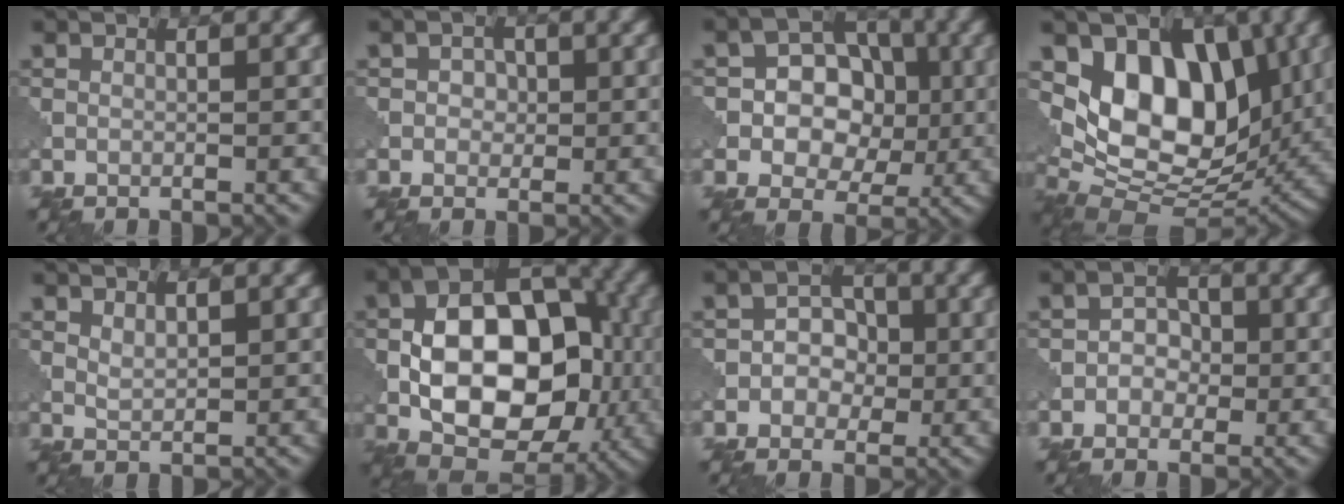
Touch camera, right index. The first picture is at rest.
{"total": 1.6, "force": [0.1, 1.4, 0.8], "torque": [-0.006, 0.000, -0.002]}
{"total": 6.8, "force": [-0.2, 5.4, 4.2], "torque": [-0.043, 0.007, -0.022]}
{"total": 11.1, "force": [2.8, 7.0, 8.1], "torque": [-0.127, -0.010, 0.043]}
{"total": 1.3, "force": [0.9, 0.6, 0.8], "torque": [-0.020, -0.001, 0.022]}
{"total": 13.2, "force": [-1.5, 8.3, 10.1], "torque": [-0.137, 0.015, -0.036]}
{"total": 3.2, "force": [-0.4, 2.7, 1.7], "torque": [-0.008, 0.001, -0.024]}
{"total": 2.1, "force": [-0.4, 1.8, 1.0], "torque": [0.003, 0.004, -0.017]}